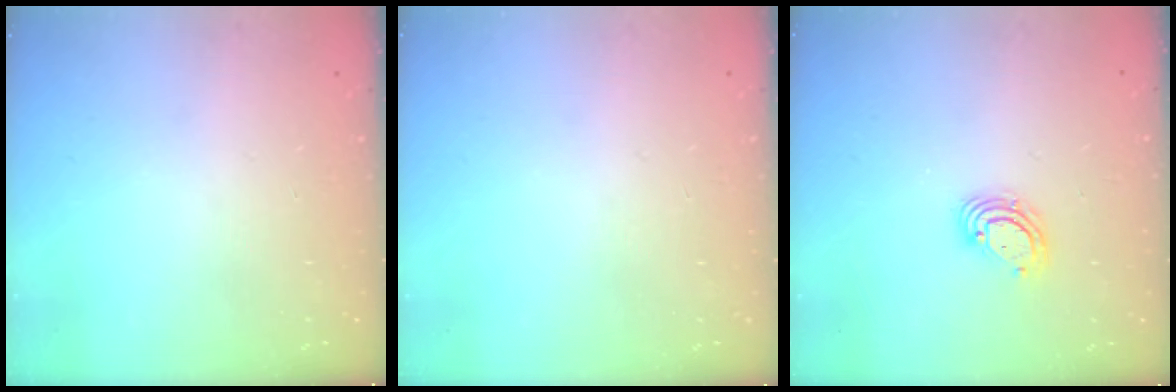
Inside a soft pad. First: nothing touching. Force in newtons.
{"total": 0.0}
{"total": 5.4, "press": 5.4, "slide": 0.7}